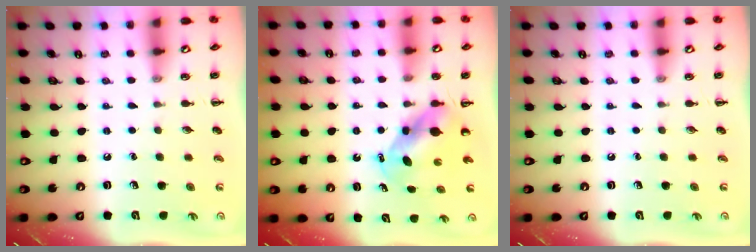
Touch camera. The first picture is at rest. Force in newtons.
{"total": 5.4, "press": 5.4, "slide": 0.8}
{"total": 0.0}